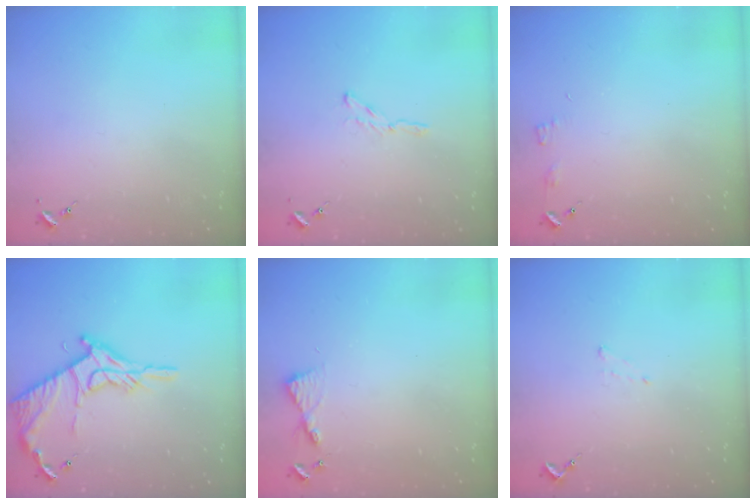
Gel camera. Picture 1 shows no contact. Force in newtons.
{"total": 2.4, "press": 2.4, "slide": 0.2}
{"total": 3.8, "press": 3.8, "slide": 0.3}
{"total": 16.6, "press": 16.6, "slide": 1.4}
{"total": 5.3, "press": 5.3, "slide": 0.5}
{"total": 4.1, "press": 4.1, "slide": 0.5}